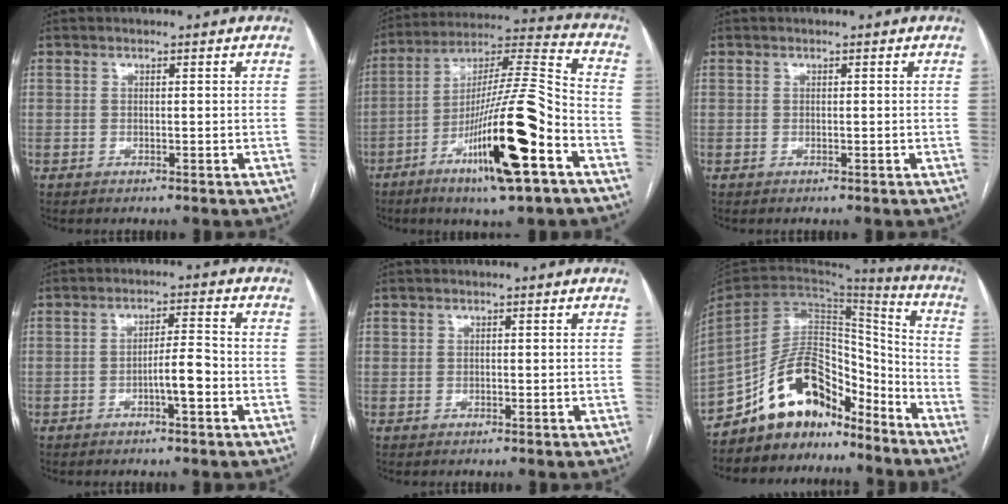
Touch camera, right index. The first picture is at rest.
{"total": 20.8, "force": [-8.9, 1.3, 18.7], "torque": [-0.330, -0.018, -0.149]}
{"total": 0.0}
{"total": 4.6, "force": [-1.8, 0.4, 4.2], "torque": [-0.070, 0.006, -0.029]}
{"total": 0.0}
{"total": 15.0, "force": [-11.9, 6.5, 6.6], "torque": [-0.120, 0.051, -0.209]}